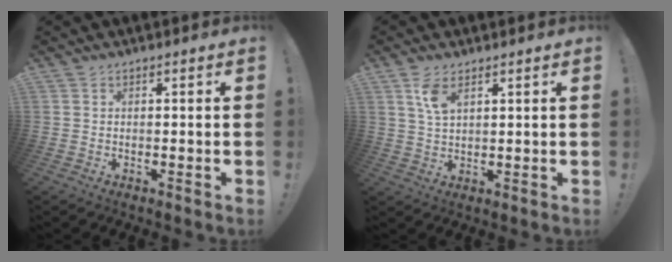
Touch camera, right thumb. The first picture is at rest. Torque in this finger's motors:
{"motor_torque": [0.00, 0.05, 0.29, -0.02, 0.00]}